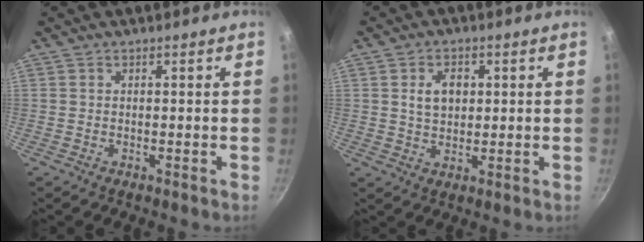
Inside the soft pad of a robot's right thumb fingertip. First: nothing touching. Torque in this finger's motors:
{"motor_torque": [0.26, 1.73, 0.41, 0.22, 0.02]}